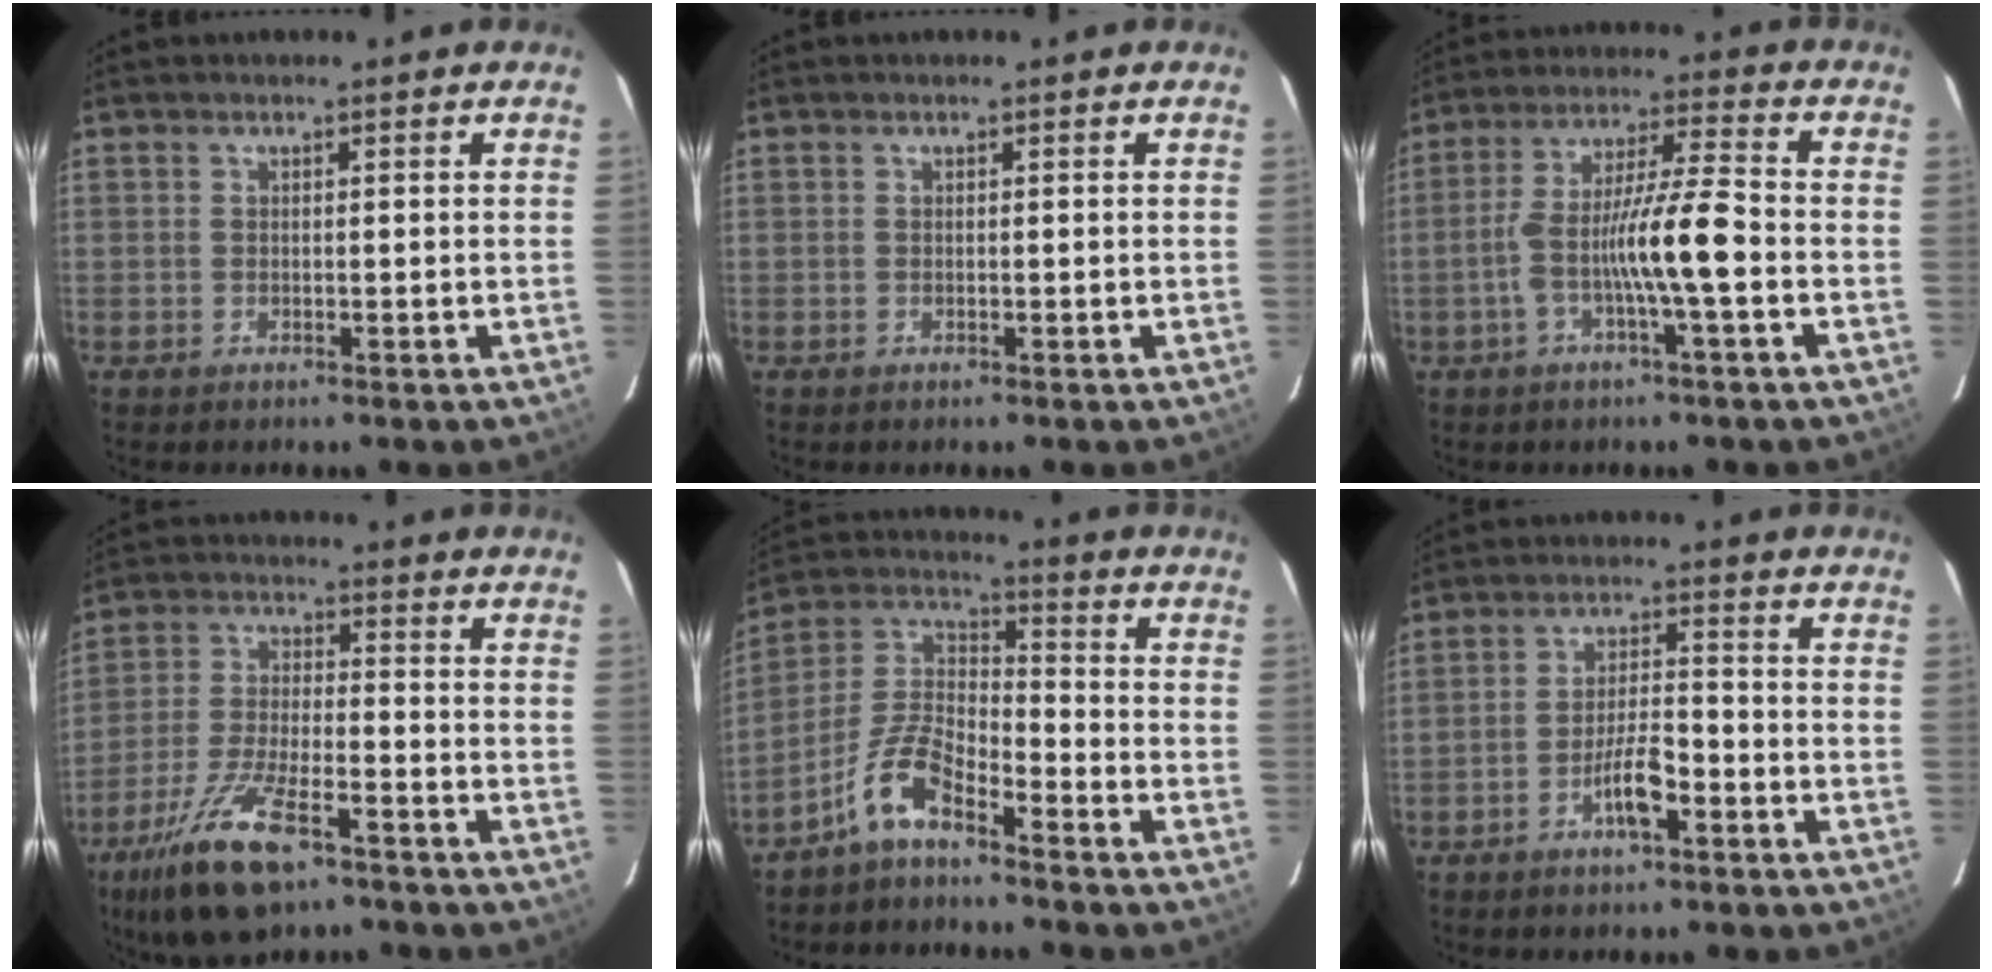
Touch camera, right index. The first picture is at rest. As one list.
[{"total": 0.0}, {"total": 10.4, "force": [-2.7, 0.2, 10.0], "torque": [-0.190, 0.013, -0.053]}, {"total": 12.9, "force": [-8.2, 3.1, 9.4], "torque": [-0.191, -0.022, -0.146]}, {"total": 8.1, "force": [-5.9, 2.1, 5.1], "torque": [-0.118, 0.017, -0.121]}, {"total": 5.6, "force": [-2.9, 1.2, 4.7], "torque": [-0.091, 0.007, -0.052]}]